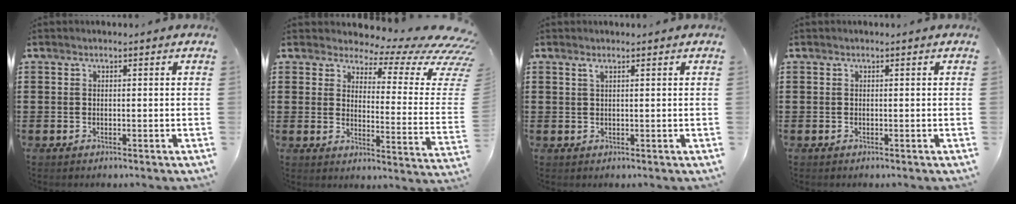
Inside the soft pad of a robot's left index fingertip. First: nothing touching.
{"total": 5.8, "force": [4.2, 2.0, 3.6], "torque": [-0.062, -0.039, 0.067]}
{"total": 0.9, "force": [0.5, 0.1, 0.8], "torque": [-0.017, 0.000, 0.009]}
{"total": 0.0}